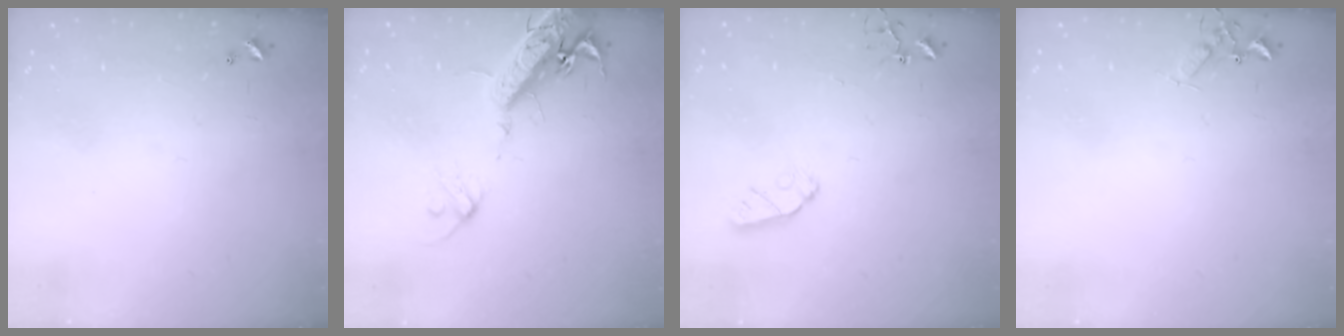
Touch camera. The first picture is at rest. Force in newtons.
{"total": 17.8, "press": 17.4, "slide": 3.8}
{"total": 4.5, "press": 4.5, "slide": 0.6}
{"total": 4.6, "press": 4.6, "slide": 0.6}